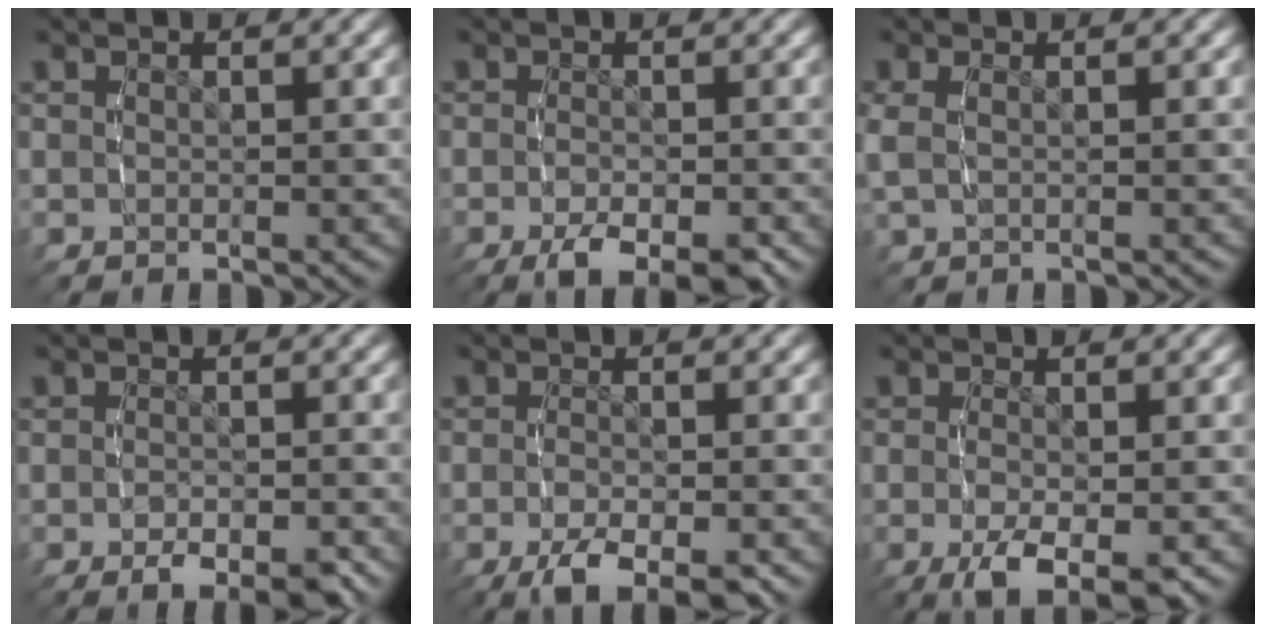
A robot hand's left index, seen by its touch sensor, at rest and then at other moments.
{"total": 5.2, "force": [-2.9, 2.2, 3.7], "torque": [-0.072, -0.023, -0.038]}
{"total": 1.8, "force": [0.1, 1.3, 1.3], "torque": [-0.048, -0.002, 0.005]}
{"total": 3.1, "force": [-2.0, 1.0, 2.1], "torque": [-0.043, -0.010, -0.033]}
{"total": 5.8, "force": [-3.3, 2.3, 4.2], "torque": [-0.083, -0.026, -0.042]}
{"total": 6.3, "force": [-3.2, 2.4, 4.8], "torque": [-0.098, -0.040, -0.031]}